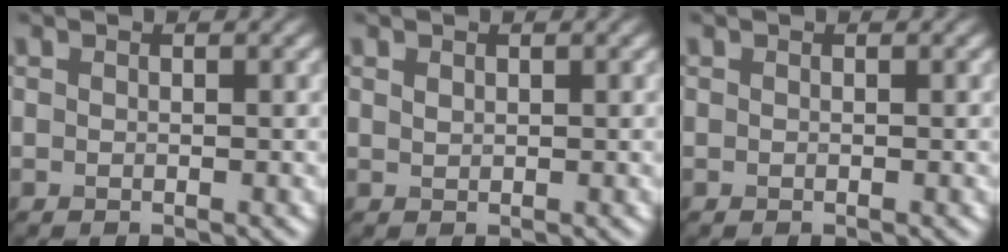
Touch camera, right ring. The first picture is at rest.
{"total": 0.7, "force": [0.5, 0.4, 0.3], "torque": [-0.009, -0.001, 0.011]}
{"total": 0.0}